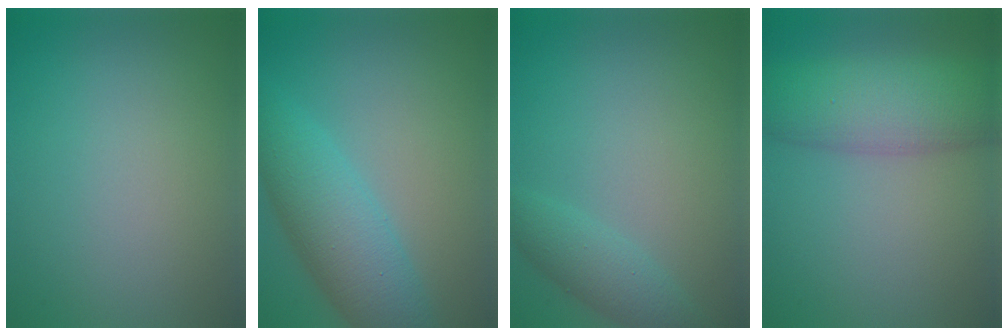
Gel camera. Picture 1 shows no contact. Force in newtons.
{"total": 6.4, "press": 6.4, "slide": 0.2}
{"total": 2.6, "press": 2.6, "slide": 0.1}
{"total": 7.0, "press": 7.0, "slide": 0.2}